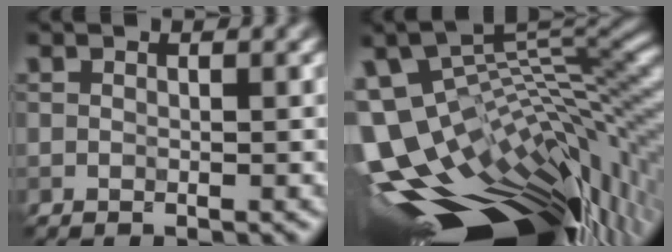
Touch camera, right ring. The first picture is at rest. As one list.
[{"total": 15.8, "force": [-2.7, 7.7, 13.6], "torque": [-0.242, -0.016, -0.024]}]